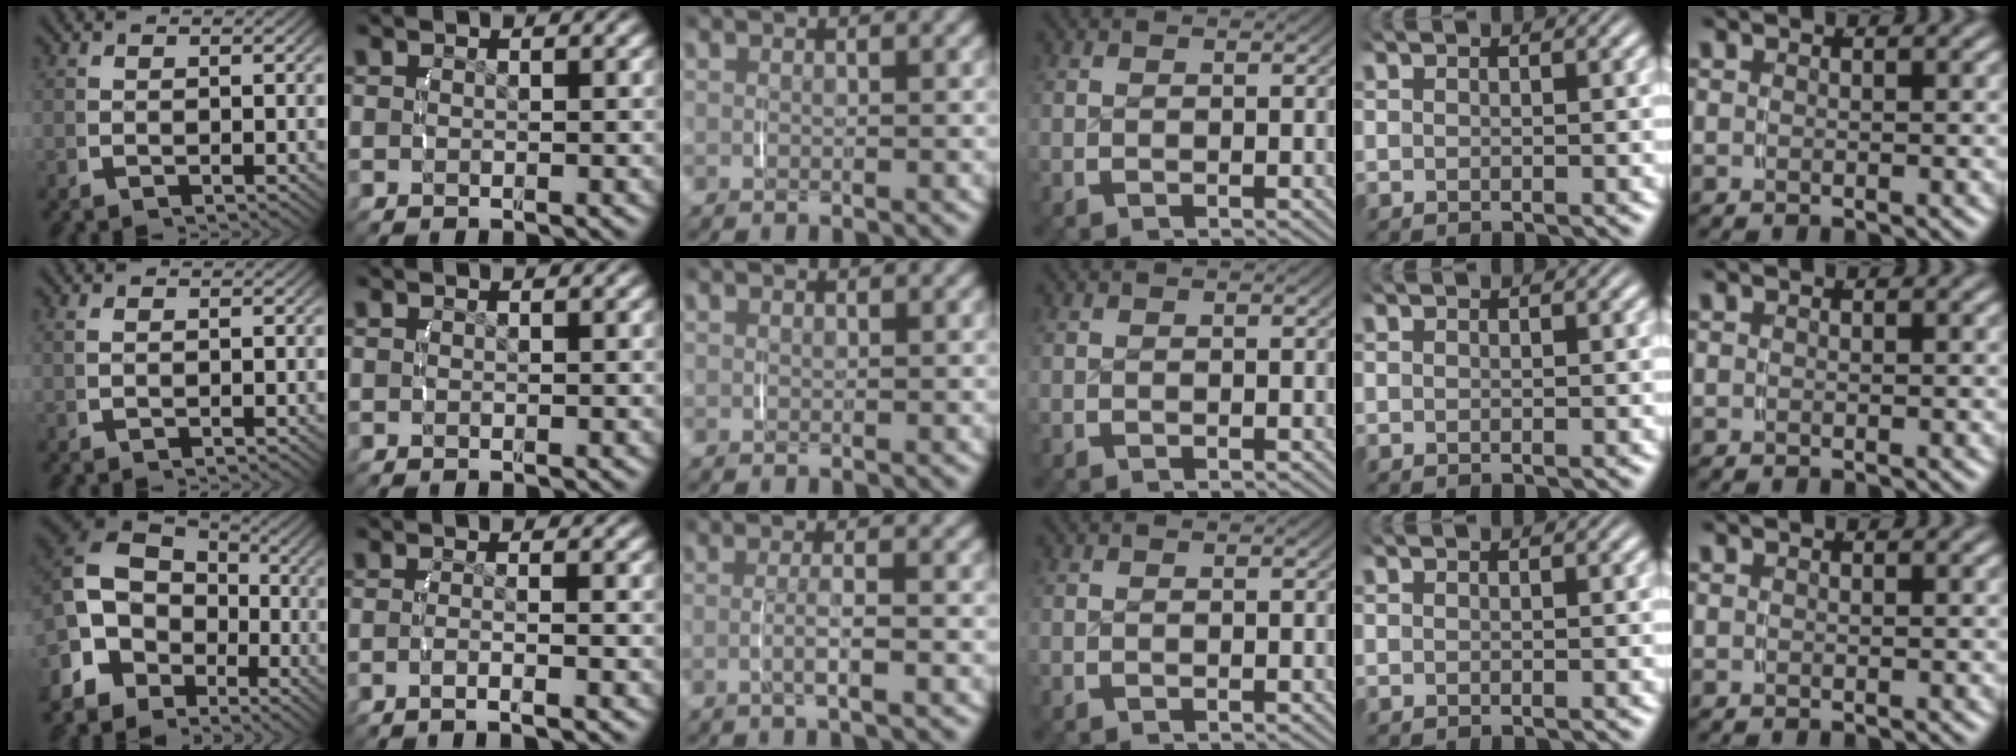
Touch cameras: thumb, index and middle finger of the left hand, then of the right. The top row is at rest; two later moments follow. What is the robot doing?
{"motion": "lift_and_place", "object": "napkin"}